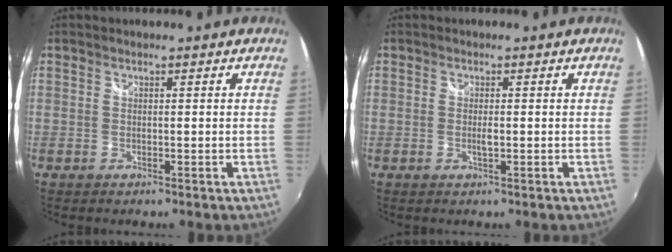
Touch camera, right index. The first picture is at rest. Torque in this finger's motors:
{"motor_torque": [0.70, -0.14, 0.25, 0.06]}